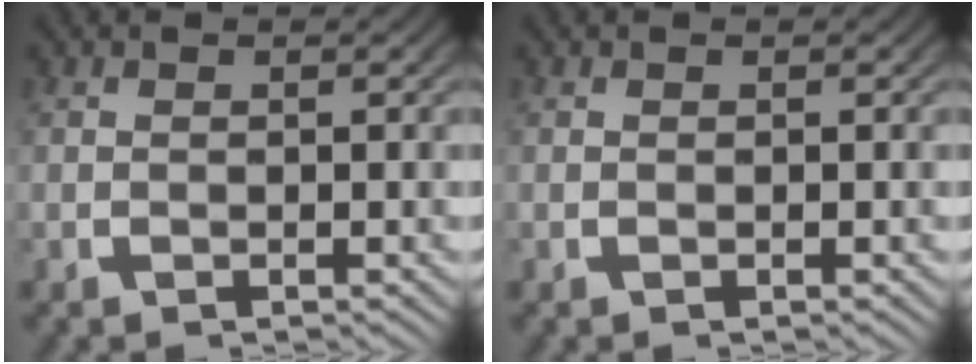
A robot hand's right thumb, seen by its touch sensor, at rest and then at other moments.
{"total": 0.0}